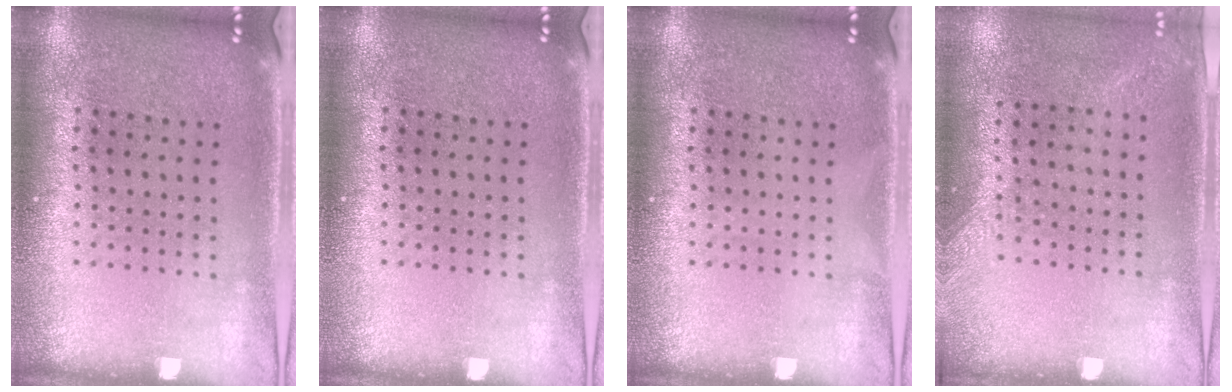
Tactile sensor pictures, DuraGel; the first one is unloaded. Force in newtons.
{"total": 0.0}
{"total": 0.0}
{"total": 1.4, "press": 1.0, "slide": 0.9}